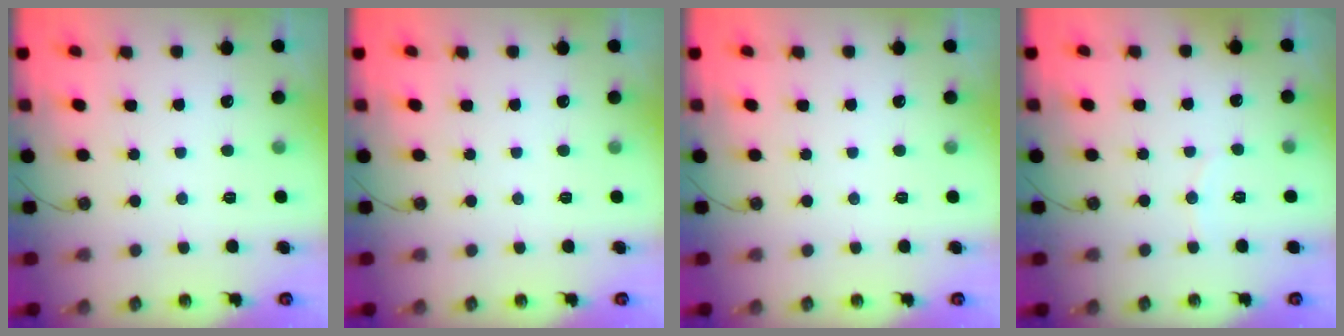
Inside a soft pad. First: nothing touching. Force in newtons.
{"total": 0.0}
{"total": 0.0}
{"total": 2.7, "press": 2.7, "slide": 0.3}